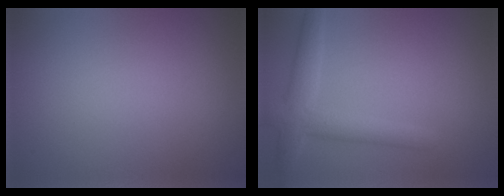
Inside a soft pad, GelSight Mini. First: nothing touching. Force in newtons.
{"total": 3.5, "press": 3.5, "slide": 0.2}